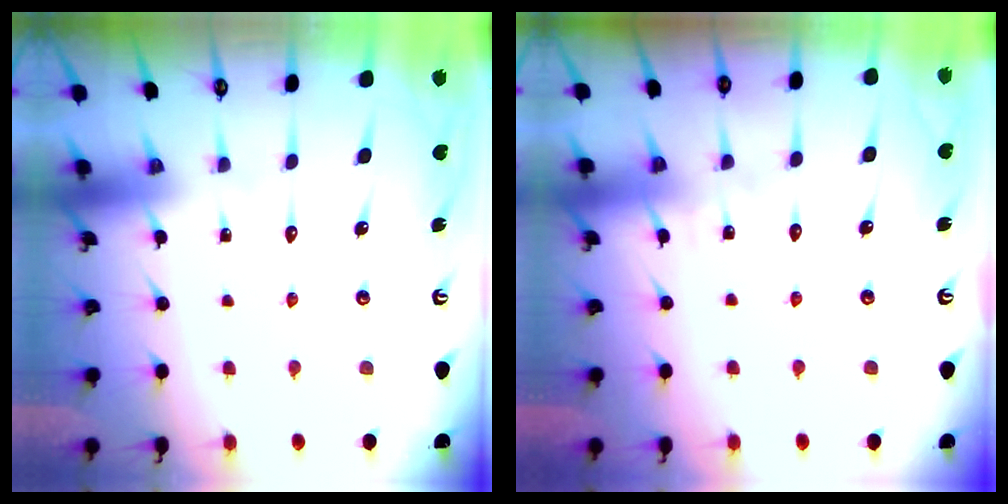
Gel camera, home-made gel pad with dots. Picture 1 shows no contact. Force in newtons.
{"total": 2.9, "press": 2.8, "slide": 0.3}